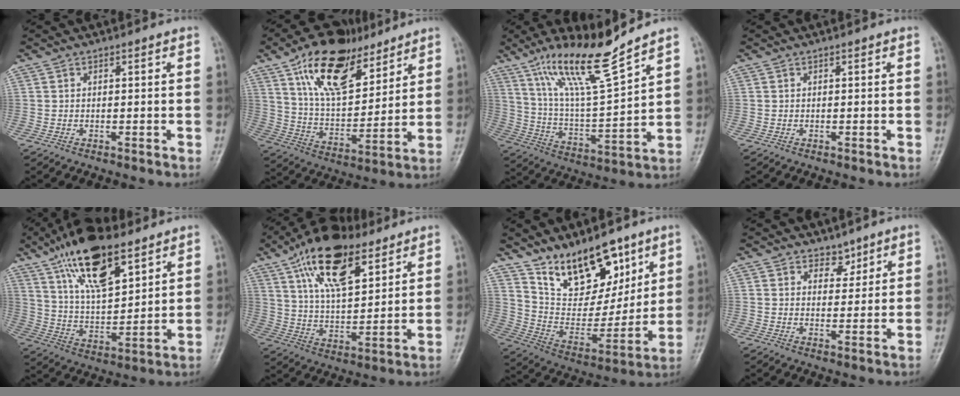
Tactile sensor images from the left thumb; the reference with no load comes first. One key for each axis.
{"total": 19.7, "fx": 11.7, "fy": 9.8, "fz": 12.4, "tx": -0.167, "ty": -0.044, "tz": 0.214}
{"total": 17.5, "fx": 12.8, "fy": 1.7, "fz": 11.8, "tx": -0.202, "ty": -0.067, "tz": 0.247}
{"total": 0.0}
{"total": 18.2, "fx": 11.0, "fy": 7.4, "fz": 12.5, "tx": -0.193, "ty": -0.044, "tz": 0.205}
{"total": 18.6, "fx": 10.4, "fy": 8.5, "fz": 12.9, "tx": -0.193, "ty": -0.032, "tz": 0.183}
{"total": 17.9, "fx": 11.6, "fy": 9.4, "fz": 9.8, "tx": -0.102, "ty": -0.068, "tz": 0.218}
{"total": 3.3, "fx": 2.4, "fy": 2.1, "fz": 0.7, "tx": 0.014, "ty": -0.016, "tz": 0.036}